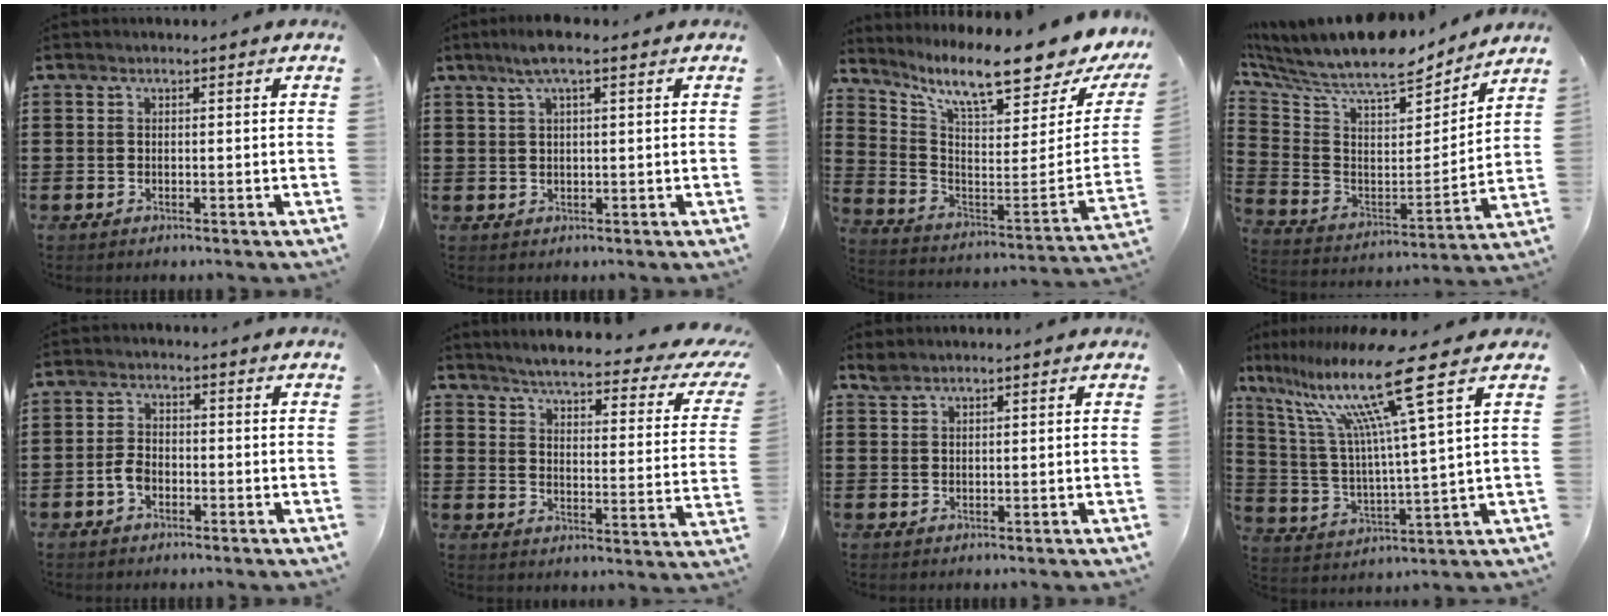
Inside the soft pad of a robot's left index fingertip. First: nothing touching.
{"total": 3.8, "force": [2.0, 0.4, 3.2], "torque": [-0.064, 0.003, 0.035]}
{"total": 11.4, "force": [8.4, 1.0, 7.6], "torque": [-0.153, -0.070, 0.133]}
{"total": 10.3, "force": [9.1, 2.2, 4.2], "torque": [-0.117, -0.073, 0.156]}
{"total": 3.1, "force": [-1.0, 1.9, 2.1], "torque": [-0.055, -0.002, -0.023]}
{"total": 4.3, "force": [3.7, 0.0, 2.3], "torque": [-0.063, -0.028, 0.055]}
{"total": 1.9, "force": [1.7, 0.5, 0.6], "torque": [-0.016, 0.001, 0.033]}
{"total": 15.1, "force": [9.3, 0.2, 11.9], "torque": [-0.240, -0.046, 0.141]}